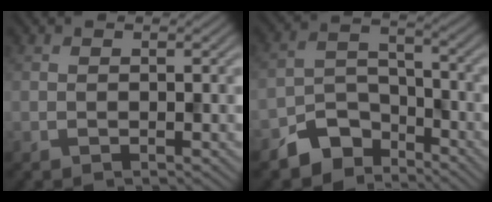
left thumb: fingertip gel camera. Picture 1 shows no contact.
{"total": 7.1, "force": [-5.3, 4.1, 2.5], "torque": [-0.044, -0.006, -0.108]}